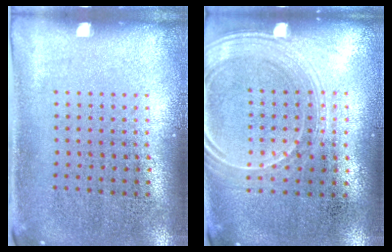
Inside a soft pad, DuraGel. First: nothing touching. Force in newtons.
{"total": 1.8, "press": 1.6, "slide": 0.7}